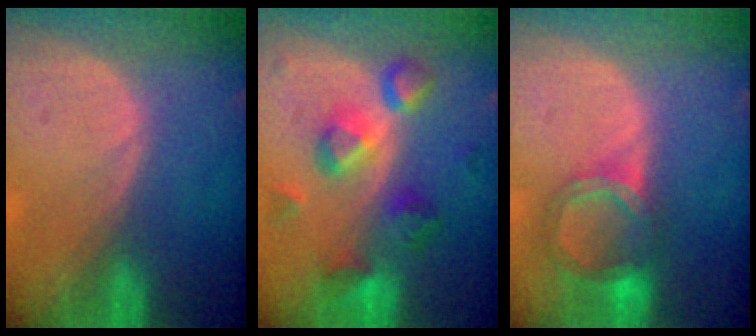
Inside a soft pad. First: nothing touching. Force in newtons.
{"total": 8.3, "press": 8.1, "slide": 1.7}
{"total": 6.4, "press": 5.7, "slide": 3.0}